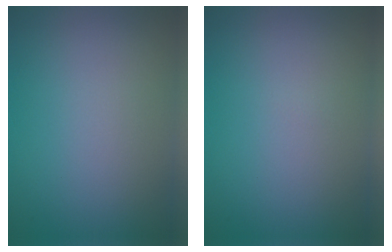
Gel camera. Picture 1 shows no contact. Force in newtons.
{"total": 0.0}